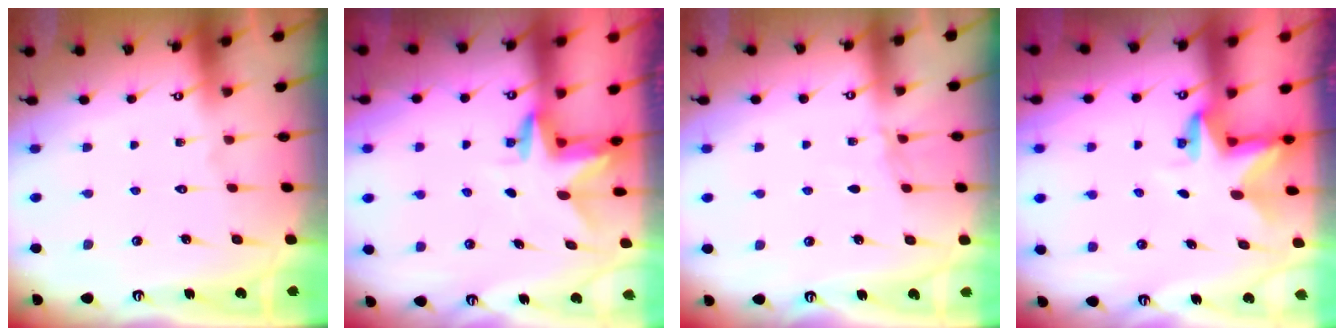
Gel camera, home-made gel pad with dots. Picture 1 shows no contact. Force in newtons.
{"total": 3.0, "press": 3.0, "slide": 0.2}
{"total": 4.5, "press": 4.5, "slide": 0.5}
{"total": 2.8, "press": 2.8, "slide": 0.2}